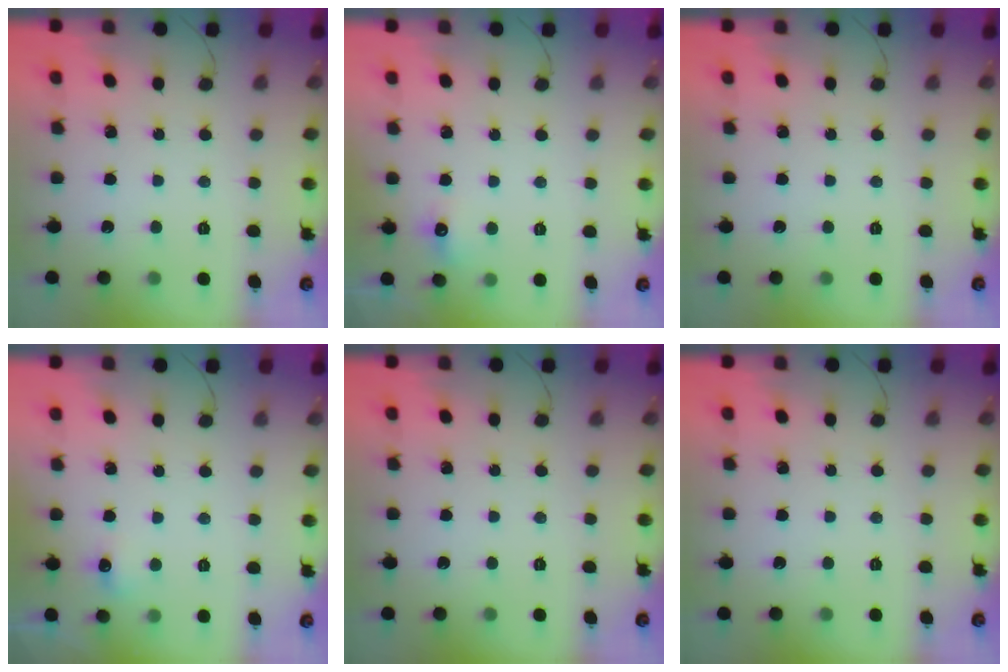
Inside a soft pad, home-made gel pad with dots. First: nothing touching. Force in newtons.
{"total": 5.7, "press": 5.5, "slide": 1.7}
{"total": 0.0}
{"total": 5.4, "press": 5.2, "slide": 1.3}
{"total": 0.0}
{"total": 0.0}